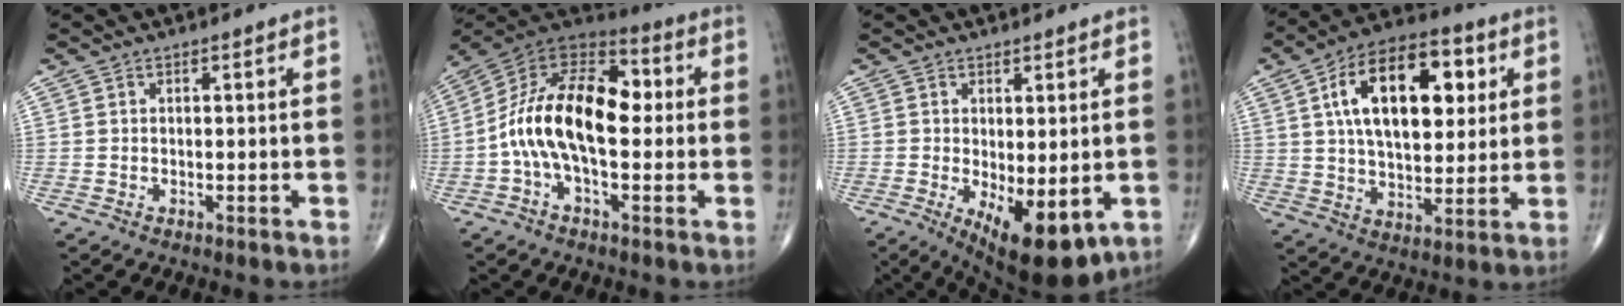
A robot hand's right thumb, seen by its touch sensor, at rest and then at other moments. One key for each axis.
{"total": 18.3, "fx": -0.6, "fy": 9.8, "fz": 15.5, "tx": -0.260, "ty": 0.044, "tz": -0.022}
{"total": 11.3, "fx": -3.2, "fy": 4.8, "fz": 9.8, "tx": -0.136, "ty": -0.020, "tz": -0.033}
{"total": 20.1, "fx": 5.8, "fy": 10.8, "fz": 15.9, "tx": -0.225, "ty": 0.000, "tz": 0.090}